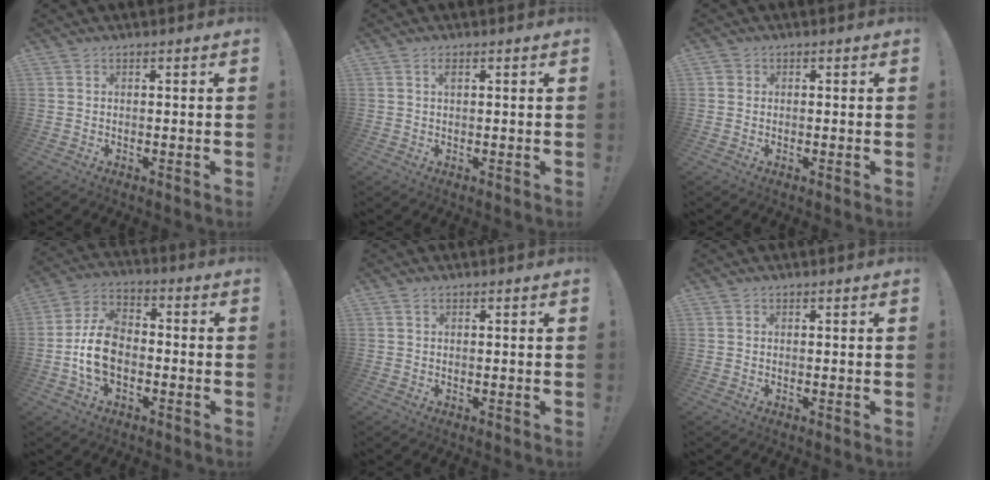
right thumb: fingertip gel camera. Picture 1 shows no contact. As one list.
[{"total": 1.2, "force": [0.5, 0.4, 1.0], "torque": [-0.020, 0.003, 0.008]}, {"total": 1.1, "force": [0.3, 1.1, 0.1], "torque": [-0.007, 0.006, 0.006]}, {"total": 11.9, "force": [-2.8, 8.1, 8.2], "torque": [-0.156, 0.017, -0.050]}, {"total": 0.6, "force": [0.3, 0.3, 0.4], "torque": [-0.005, 0.000, 0.006]}, {"total": 0.0}]